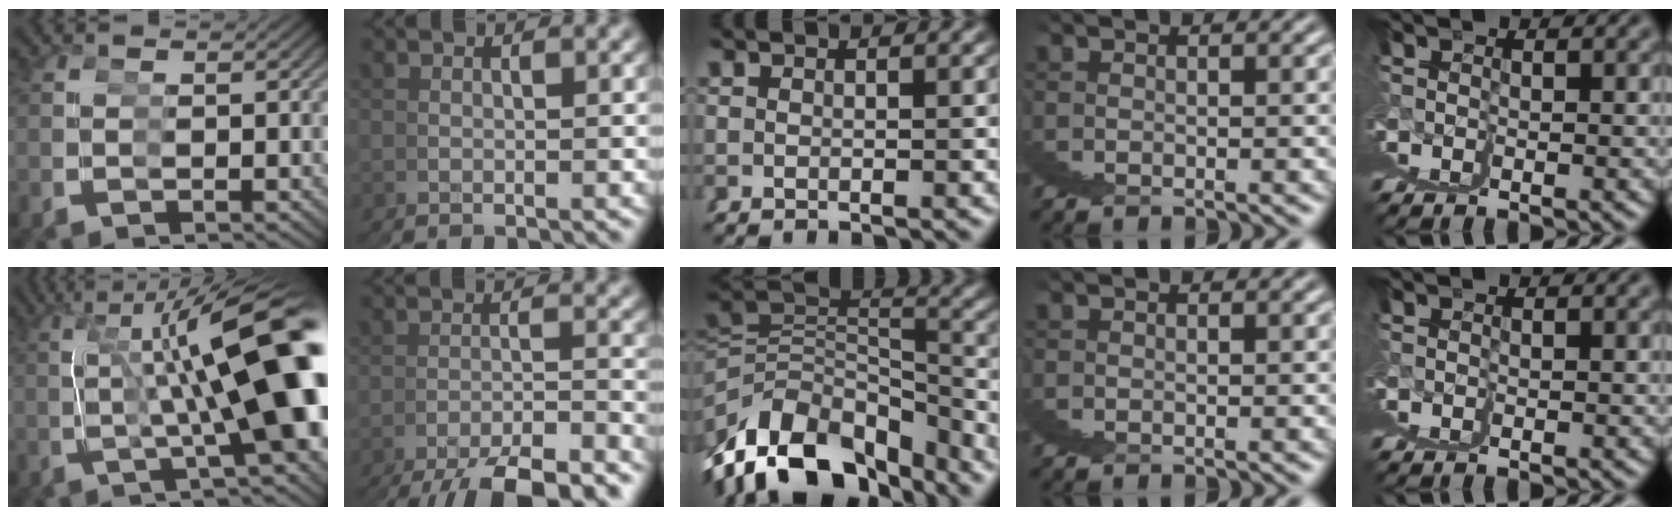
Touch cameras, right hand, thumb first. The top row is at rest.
{"thumb": {"total": 14.7, "force": [1.2, 4.7, 13.8], "torque": [-0.164, 0.011, 0.017]}, "index": {"total": 6.1, "force": [-5.8, -0.6, 1.7], "torque": [-0.024, -0.001, -0.091]}, "middle": {"total": 14.7, "force": [-6.7, 10.1, 8.4], "torque": [-0.171, -0.054, -0.090]}}